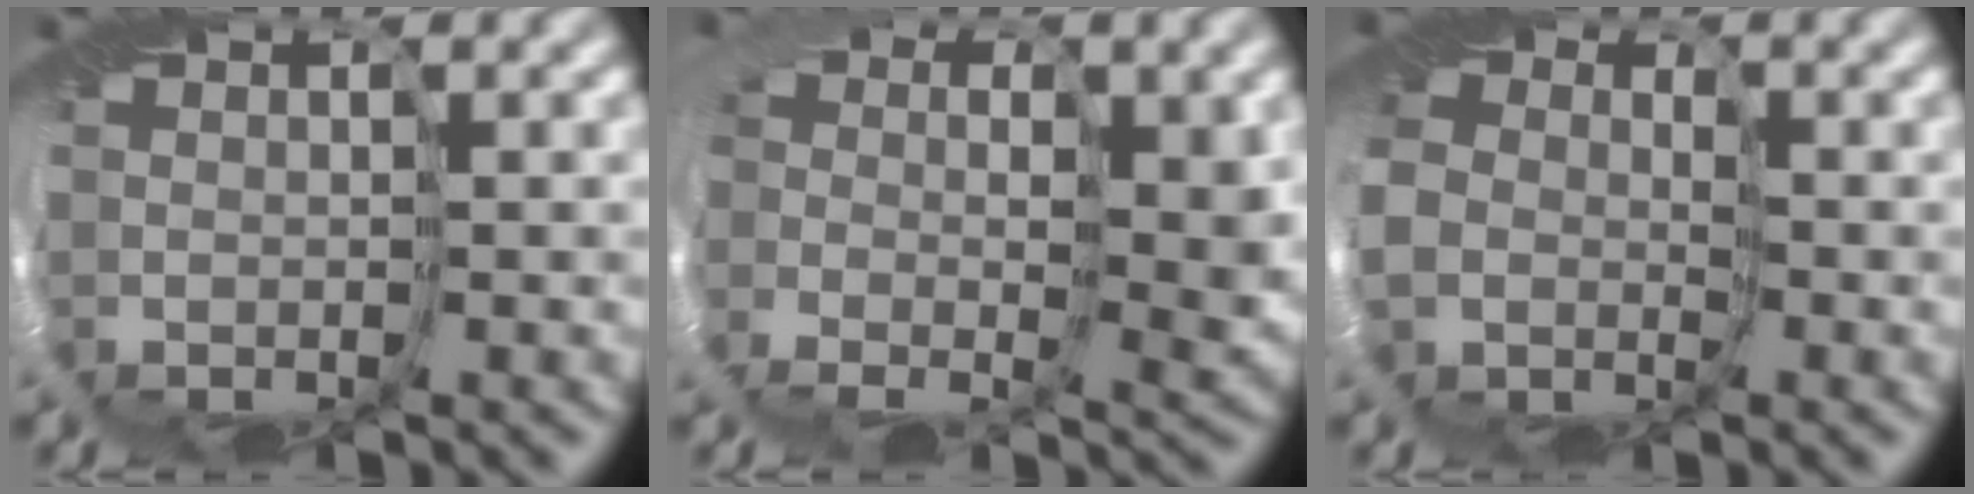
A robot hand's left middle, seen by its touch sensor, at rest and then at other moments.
{"total": 5.3, "force": [-0.5, 3.3, 4.1], "torque": [-0.053, -0.028, -0.015]}
{"total": 5.3, "force": [-1.0, 4.7, 2.2], "torque": [-0.048, -0.025, -0.036]}